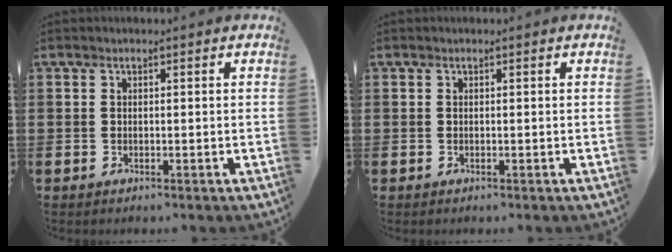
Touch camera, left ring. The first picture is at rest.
{"total": 0.0}